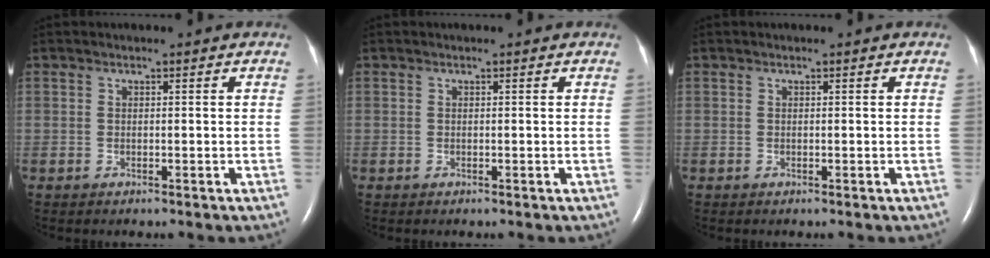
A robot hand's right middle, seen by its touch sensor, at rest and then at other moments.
{"total": 0.0}
{"total": 0.0}